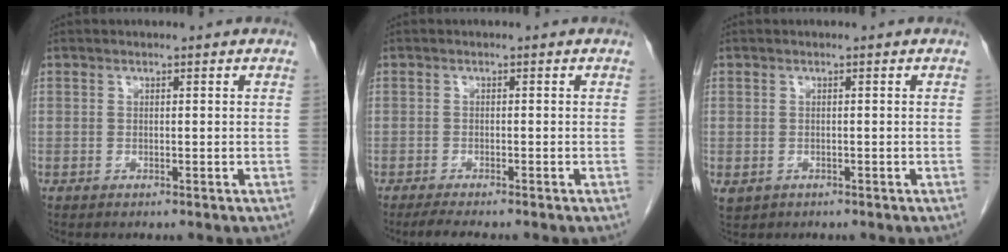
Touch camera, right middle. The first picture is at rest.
{"total": 3.3, "force": [-2.8, 0.1, 1.8], "torque": [-0.033, -0.007, -0.044]}
{"total": 1.7, "force": [-0.7, 1.4, 0.6], "torque": [-0.018, -0.001, -0.001]}